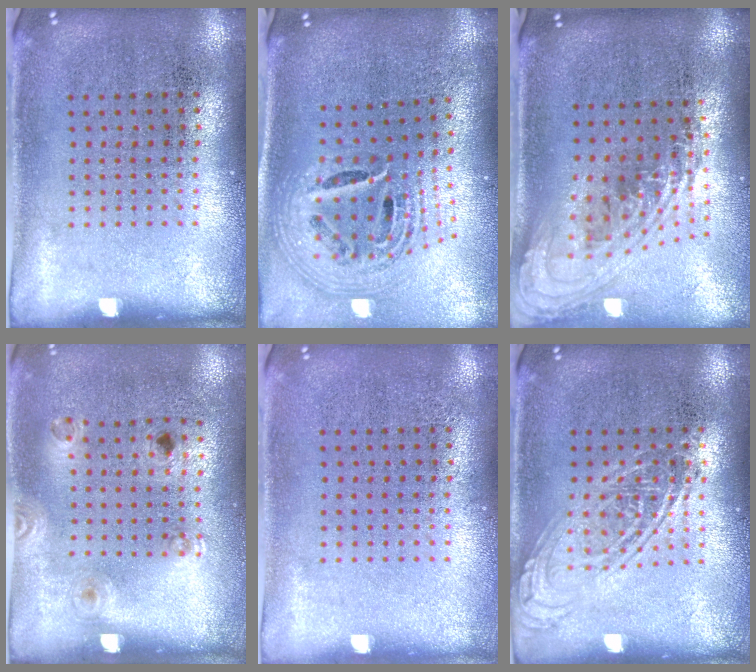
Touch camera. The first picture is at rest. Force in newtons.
{"total": 2.7, "press": 1.8, "slide": 2.0}
{"total": 2.3, "press": 1.7, "slide": 1.6}
{"total": 1.3, "press": 0.9, "slide": 1.0}
{"total": 0.0}
{"total": 1.5, "press": 1.5, "slide": 0.1}